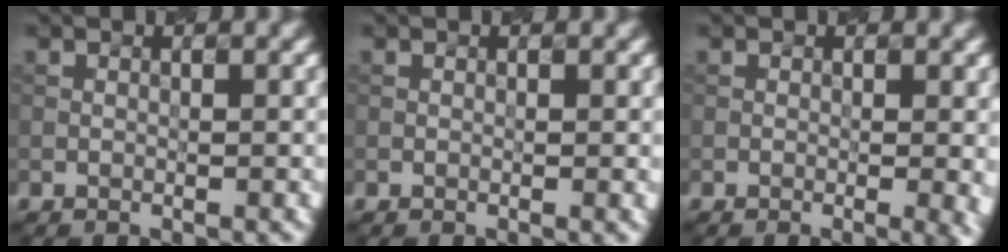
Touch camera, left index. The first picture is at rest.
{"total": 0.0}
{"total": 3.4, "force": [-0.6, 1.3, 3.1], "torque": [-0.025, 0.010, 0.002]}